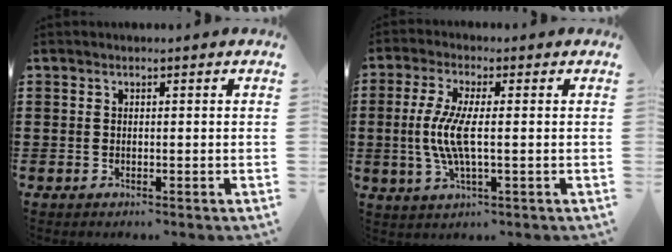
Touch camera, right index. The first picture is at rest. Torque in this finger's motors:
{"motor_torque": [0.14, 0.77, 0.13, 0.13]}